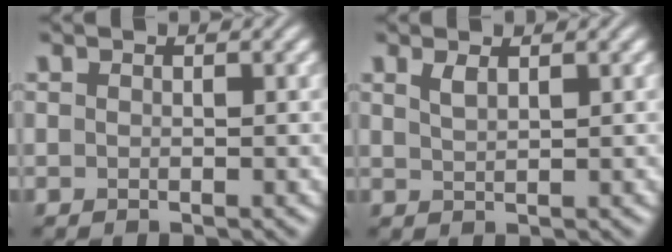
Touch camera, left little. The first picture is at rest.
{"total": 1.2, "force": [0.9, 0.4, 0.7], "torque": [-0.018, 0.001, 0.019]}